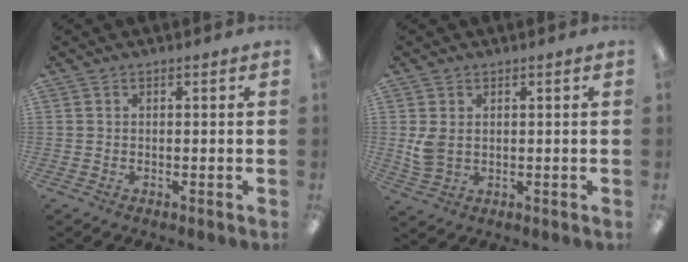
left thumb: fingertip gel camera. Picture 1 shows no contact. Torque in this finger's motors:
{"motor_torque": [-0.05, 0.07, 0.35, -0.58, 0.04]}